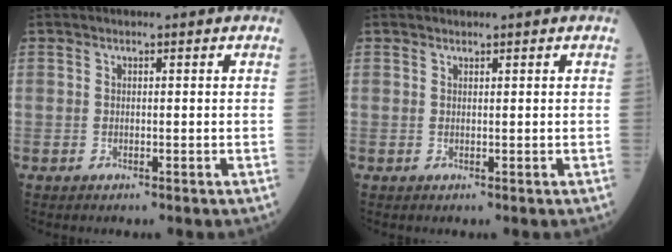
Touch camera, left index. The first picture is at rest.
{"total": 0.6, "force": [0.6, 0.0, 0.1], "torque": [-0.005, 0.004, 0.011]}